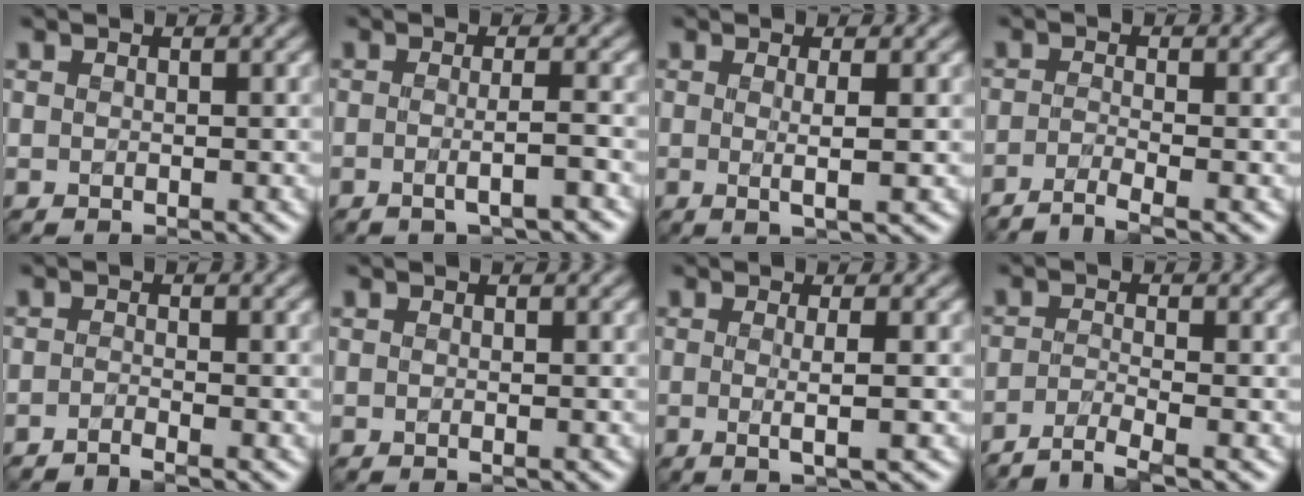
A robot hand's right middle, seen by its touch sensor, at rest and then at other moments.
{"total": 2.5, "force": [-0.8, 0.6, 2.3], "torque": [-0.030, -0.002, -0.018]}
{"total": 2.3, "force": [-0.1, 0.4, 2.2], "torque": [-0.039, -0.004, -0.004]}
{"total": 2.5, "force": [-1.8, 0.4, 1.7], "torque": [-0.020, -0.005, -0.051]}
{"total": 1.3, "force": [-1.2, 0.1, 0.6], "torque": [0.000, -0.007, -0.030]}
{"total": 0.0}
{"total": 2.6, "force": [-0.2, 0.5, 2.5], "torque": [-0.041, -0.007, -0.007]}
{"total": 2.8, "force": [-2.1, 0.4, 1.8], "torque": [-0.026, -0.003, -0.057]}